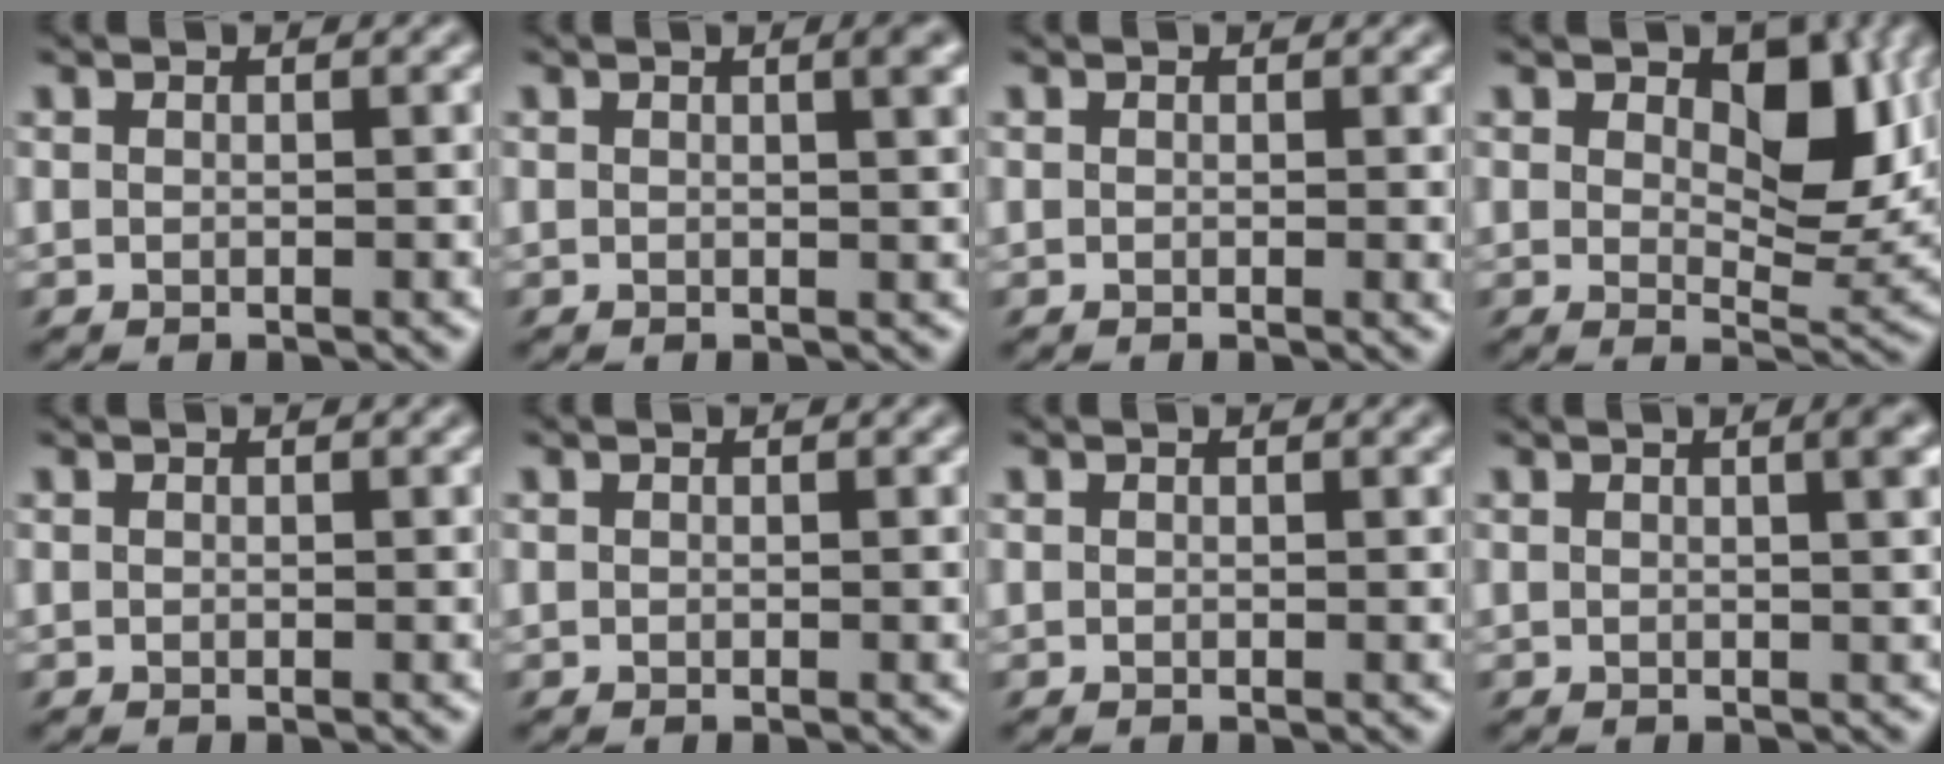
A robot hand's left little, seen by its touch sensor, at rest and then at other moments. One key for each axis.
{"total": 2.8, "fx": 1.4, "fy": 0.9, "fz": 2.3, "tx": -0.039, "ty": 0.000, "tz": 0.024}
{"total": 1.1, "fx": 0.4, "fy": 0.7, "fz": 0.8, "tx": -0.020, "ty": -0.004, "tz": 0.006}
{"total": 9.1, "fx": 2.9, "fy": 5.2, "fz": 6.8, "tx": -0.120, "ty": -0.015, "tz": 0.048}
{"total": 0.0}
{"total": 0.0}
{"total": 1.2, "fx": 0.5, "fy": 0.5, "fz": 0.9, "tx": -0.019, "ty": 0.001, "tz": 0.008}
{"total": 3.2, "fx": 1.5, "fy": 1.1, "fz": 2.7, "tx": -0.043, "ty": 0.002, "tz": 0.025}